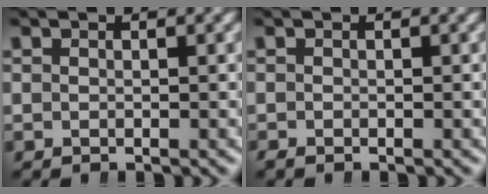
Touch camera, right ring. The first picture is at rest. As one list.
[{"total": 0.7, "force": [-0.6, 0.3, 0.1], "torque": [-0.004, -0.007, -0.009]}]